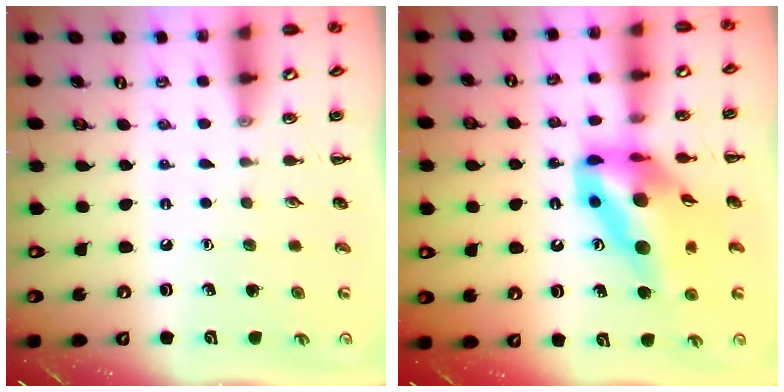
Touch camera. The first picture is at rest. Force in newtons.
{"total": 15.4, "press": 14.6, "slide": 5.0}